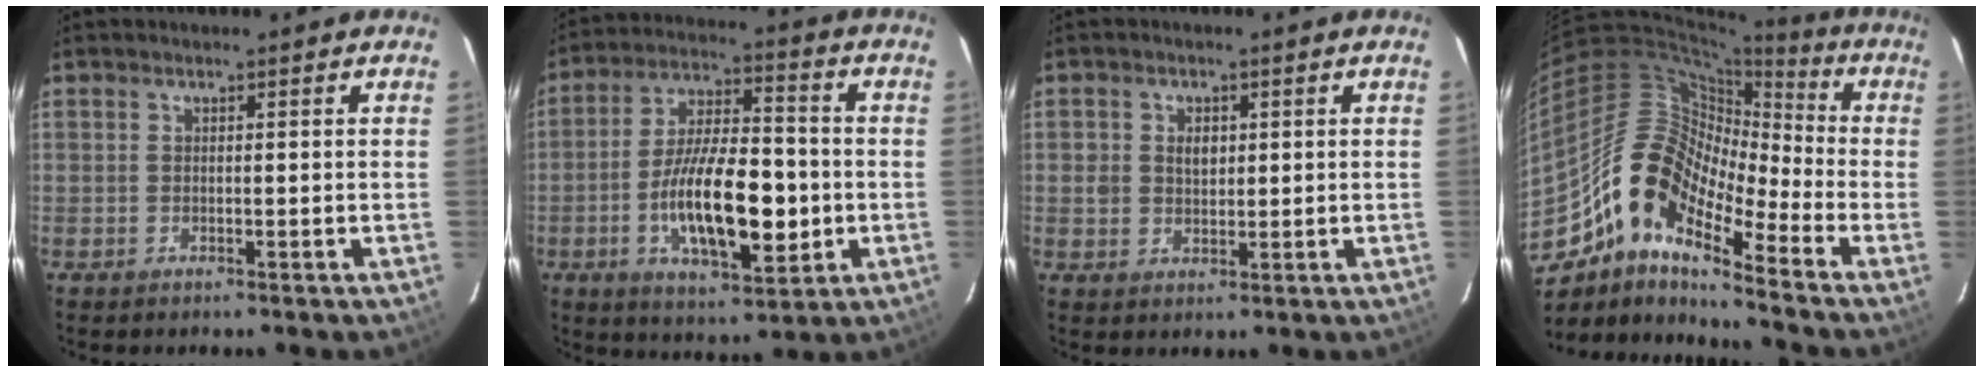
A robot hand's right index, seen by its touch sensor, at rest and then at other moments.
{"total": 16.9, "force": [-3.7, 6.5, 15.2], "torque": [-0.281, -0.002, -0.058]}
{"total": 3.3, "force": [0.6, 2.7, 1.8], "torque": [-0.029, 0.006, 0.011]}
{"total": 14.7, "force": [-9.4, 5.5, 9.9], "torque": [-0.160, 0.009, -0.196]}